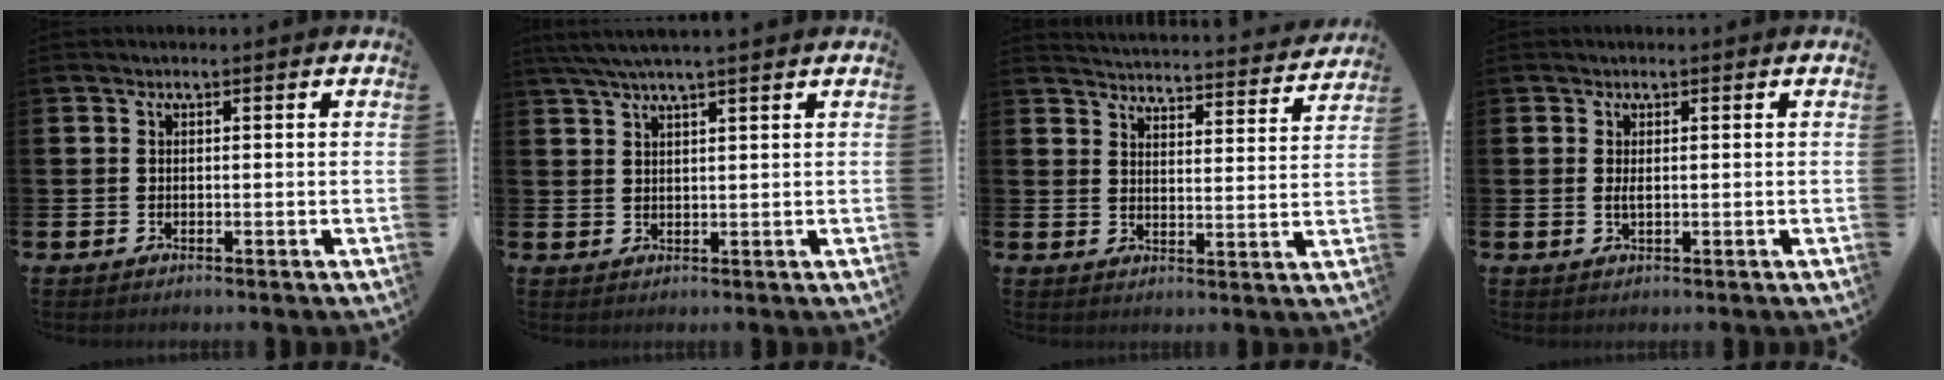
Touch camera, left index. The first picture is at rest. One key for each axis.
{"total": 4.0, "fx": 3.3, "fy": 0.0, "fz": 2.2, "tx": -0.053, "ty": -0.002, "tz": 0.062}
{"total": 4.4, "fx": 4.4, "fy": 0.3, "fz": 0.2, "tx": -0.018, "ty": -0.042, "tz": 0.073}
{"total": 1.1, "fx": 0.2, "fy": 0.3, "fz": 1.0, "tx": -0.015, "ty": 0.000, "tz": 0.002}